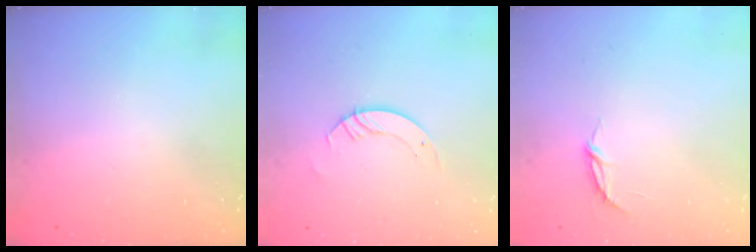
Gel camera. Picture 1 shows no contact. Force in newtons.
{"total": 3.5, "press": 3.5, "slide": 0.4}
{"total": 3.3, "press": 3.3, "slide": 0.3}